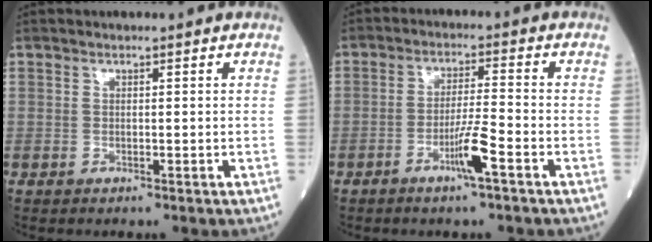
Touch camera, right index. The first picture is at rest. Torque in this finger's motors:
{"motor_torque": [0.41, -0.24, 0.57, 0.16]}